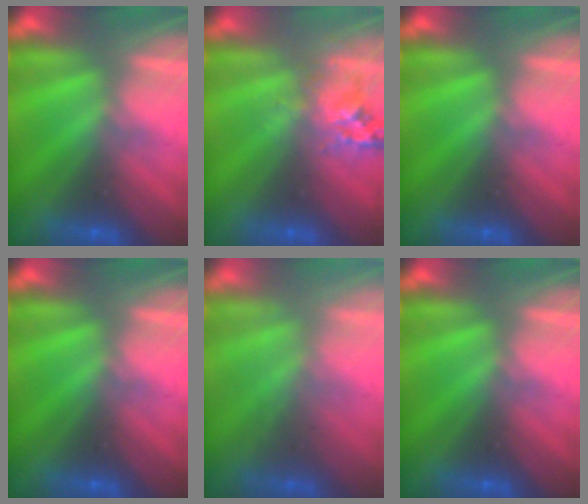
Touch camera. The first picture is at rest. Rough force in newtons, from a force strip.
{"total": 2.5}
{"total": 0.0}
{"total": 0.0}
{"total": 2.1}
{"total": 0.0}